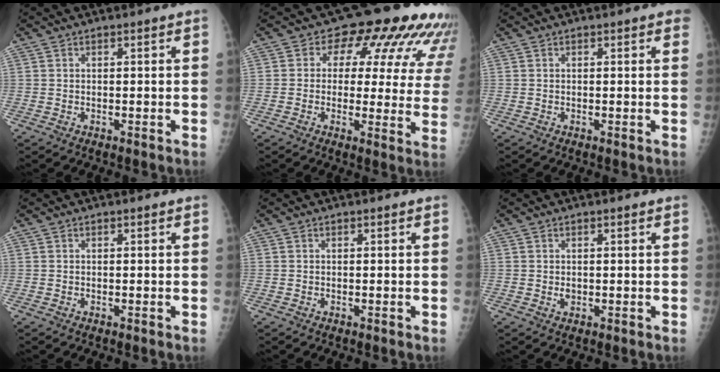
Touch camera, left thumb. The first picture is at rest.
{"total": 16.7, "force": [9.5, 9.4, 10.1], "torque": [-0.069, -0.024, 0.088]}
{"total": 1.7, "force": [1.2, 0.5, 1.2], "torque": [-0.007, 0.004, 0.010]}
{"total": 0.0}
{"total": 0.0}
{"total": 1.2, "force": [0.4, 0.8, 0.9], "torque": [-0.012, -0.003, 0.012]}